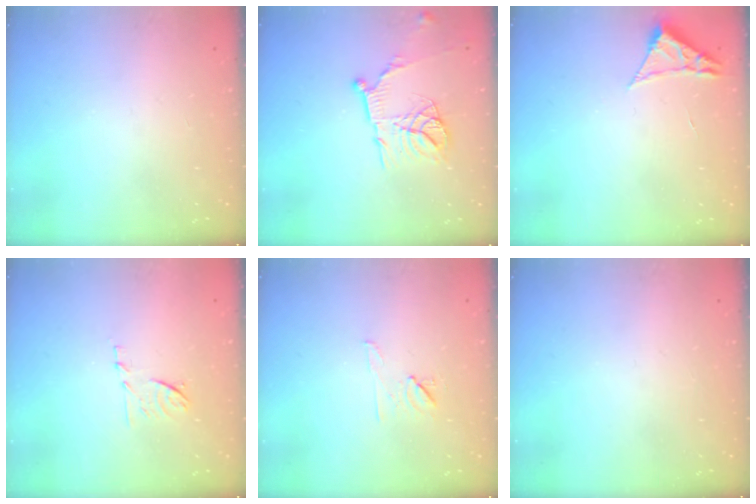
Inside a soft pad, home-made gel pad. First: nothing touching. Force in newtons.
{"total": 14.7, "press": 14.7, "slide": 1.6}
{"total": 2.3, "press": 2.3, "slide": 0.4}
{"total": 6.9, "press": 6.8, "slide": 1.0}
{"total": 6.7, "press": 6.6, "slide": 1.1}
{"total": 0.0}